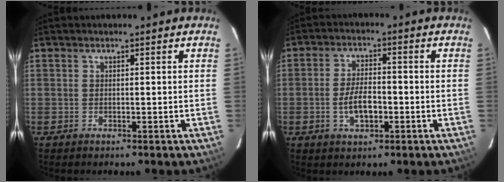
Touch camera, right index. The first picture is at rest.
{"total": 5.9, "force": [-1.8, 2.7, 4.9], "torque": [-0.100, 0.003, -0.029]}